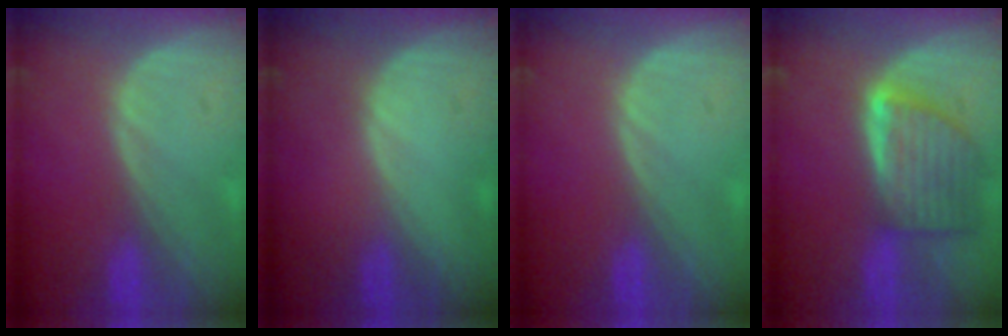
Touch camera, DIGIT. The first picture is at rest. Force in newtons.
{"total": 0.6, "press": 0.1, "slide": 0.6}
{"total": 0.0}
{"total": 8.1, "press": 7.3, "slide": 3.5}